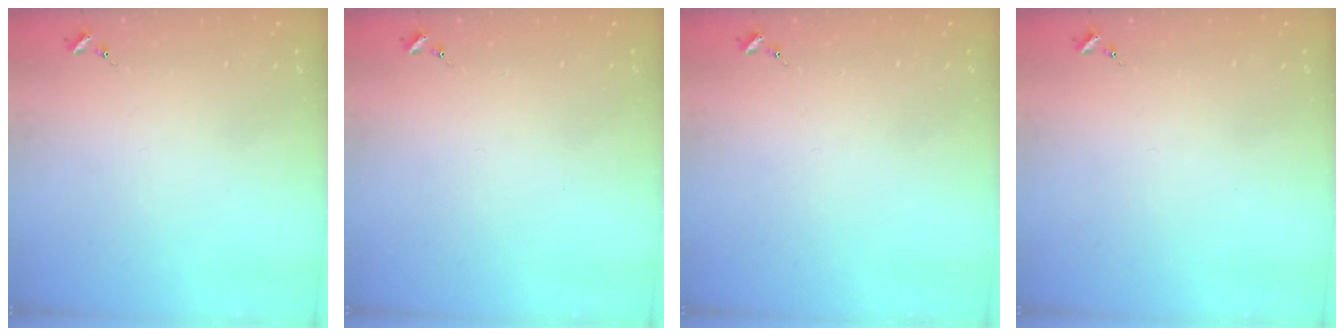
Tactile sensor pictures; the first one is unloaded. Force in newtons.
{"total": 0.0}
{"total": 0.0}
{"total": 0.0}